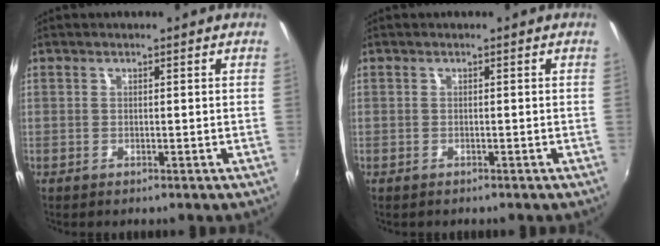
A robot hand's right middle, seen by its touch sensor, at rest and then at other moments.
{"total": 0.9, "force": [-0.7, 0.1, 0.6], "torque": [-0.009, 0.001, -0.008]}